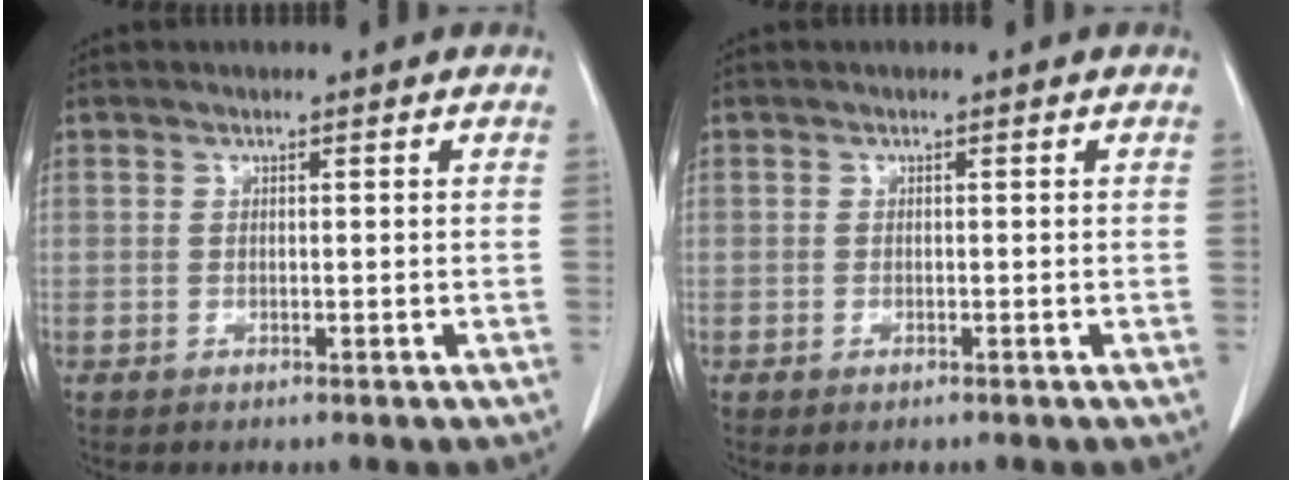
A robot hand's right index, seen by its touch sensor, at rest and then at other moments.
{"total": 0.6, "force": [-0.4, 0.2, 0.4], "torque": [-0.012, -0.003, -0.001]}